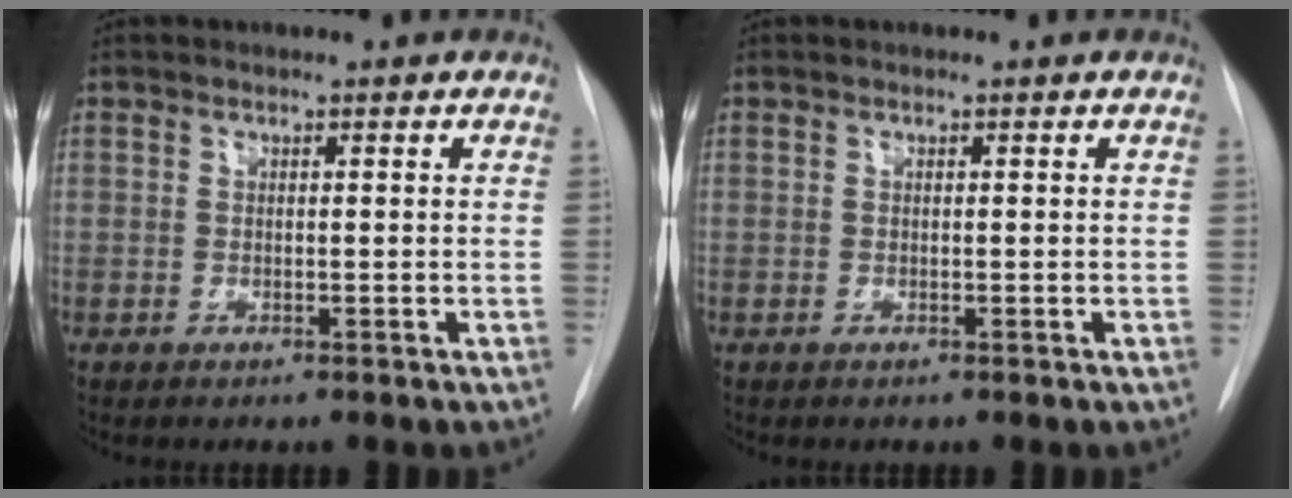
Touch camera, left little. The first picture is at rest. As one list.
[{"total": 0.0}]